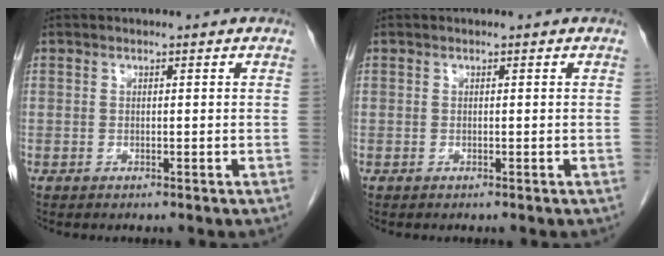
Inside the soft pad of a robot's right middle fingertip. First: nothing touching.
{"total": 0.0}